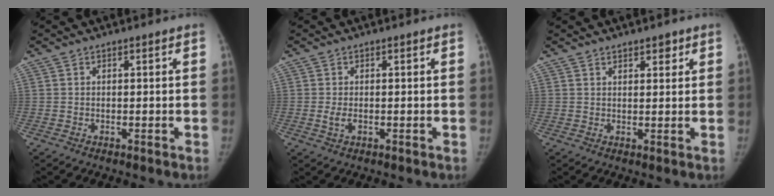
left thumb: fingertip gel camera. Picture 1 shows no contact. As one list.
[{"total": 1.9, "force": [-0.3, 1.0, 1.6], "torque": [-0.037, -0.005, -0.007]}, {"total": 2.5, "force": [1.8, 1.2, 1.3], "torque": [-0.004, -0.009, 0.025]}]